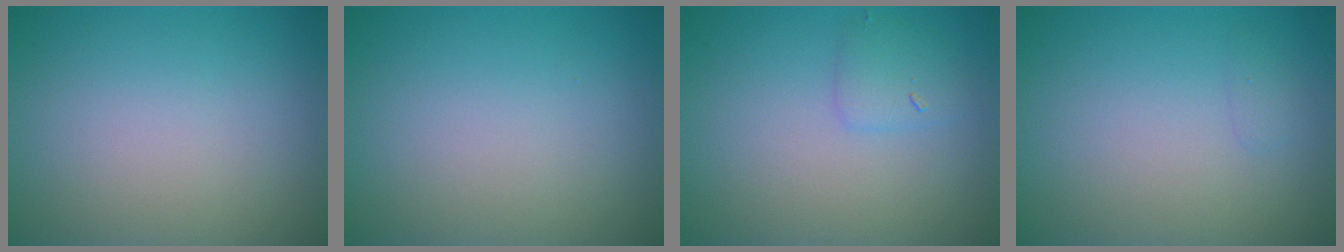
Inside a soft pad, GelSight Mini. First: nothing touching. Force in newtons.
{"total": 0.0}
{"total": 1.5, "press": 1.5, "slide": 0.1}
{"total": 0.6, "press": 0.6, "slide": 0.1}